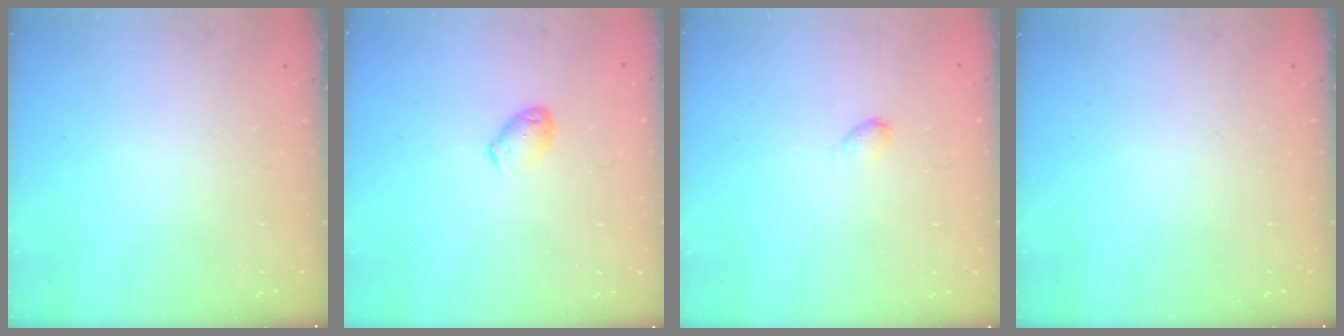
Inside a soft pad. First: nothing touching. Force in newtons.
{"total": 5.0, "press": 5.0, "slide": 0.7}
{"total": 2.9, "press": 2.9, "slide": 0.5}
{"total": 0.0}